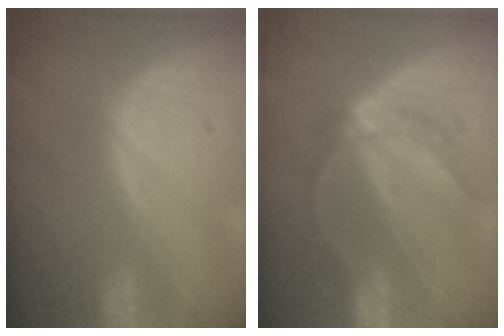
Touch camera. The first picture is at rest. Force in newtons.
{"total": 5.0, "press": 5.0, "slide": 0.8}